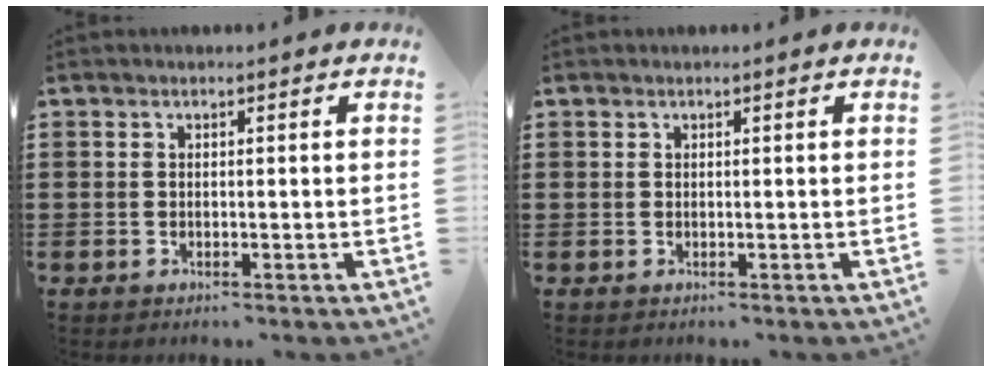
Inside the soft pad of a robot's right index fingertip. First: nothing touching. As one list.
[{"total": 0.0}]